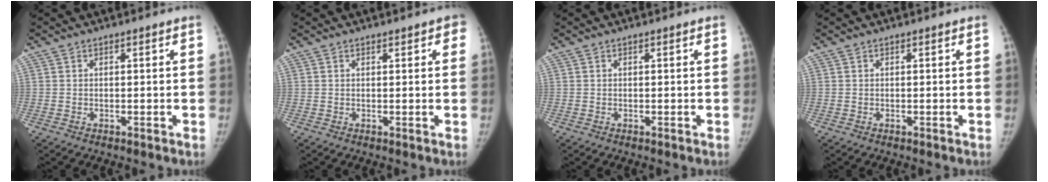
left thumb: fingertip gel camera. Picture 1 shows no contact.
{"total": 2.1, "force": [1.2, 1.1, 1.3], "torque": [0.002, -0.001, 0.012]}
{"total": 0.0}
{"total": 0.0}